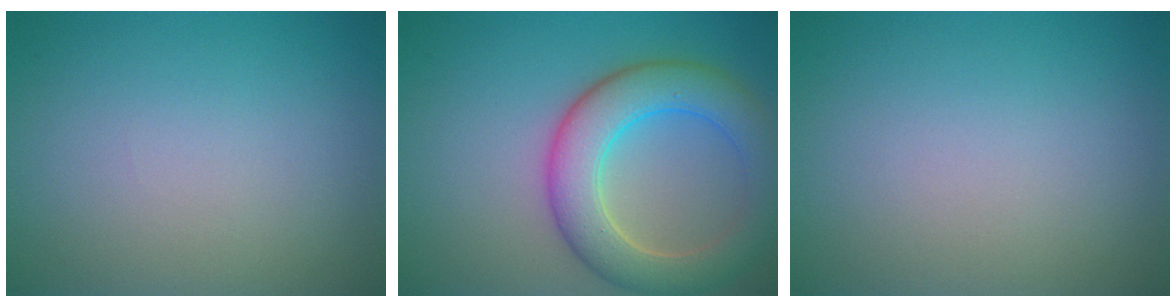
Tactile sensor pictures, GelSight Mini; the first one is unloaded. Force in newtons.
{"total": 7.0, "press": 7.0, "slide": 0.5}
{"total": 0.0}